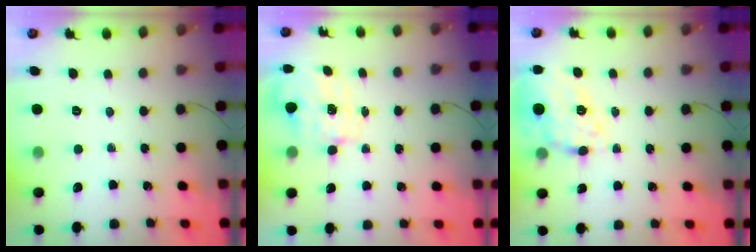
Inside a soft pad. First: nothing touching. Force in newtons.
{"total": 2.9, "press": 2.7, "slide": 0.9}
{"total": 18.0, "press": 17.7, "slide": 2.9}